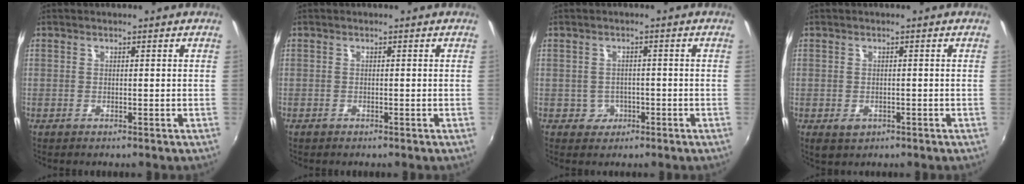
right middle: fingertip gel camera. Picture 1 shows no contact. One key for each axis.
{"total": 0.8, "fx": -0.6, "fy": 0.5, "fz": 0.2, "tx": -0.006, "ty": -0.003, "tz": -0.012}
{"total": 3.0, "fx": -1.0, "fy": 2.8, "fz": 0.2, "tx": -0.009, "ty": 0.004, "tz": -0.012}
{"total": 2.7, "fx": -1.2, "fy": 2.0, "fz": 1.4, "tx": -0.026, "ty": -0.007, "tz": -0.014}